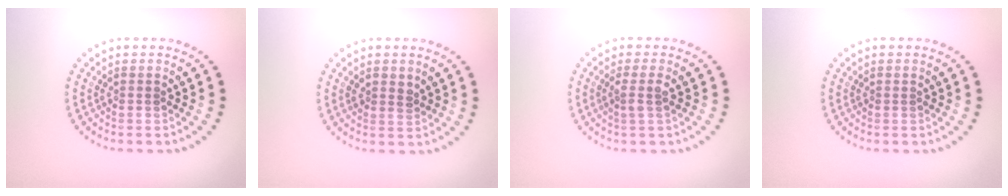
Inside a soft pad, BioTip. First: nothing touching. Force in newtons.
{"total": 1.1, "press": 1.0, "slide": 0.4}
{"total": 1.5, "press": 1.2, "slide": 0.9}
{"total": 0.0}